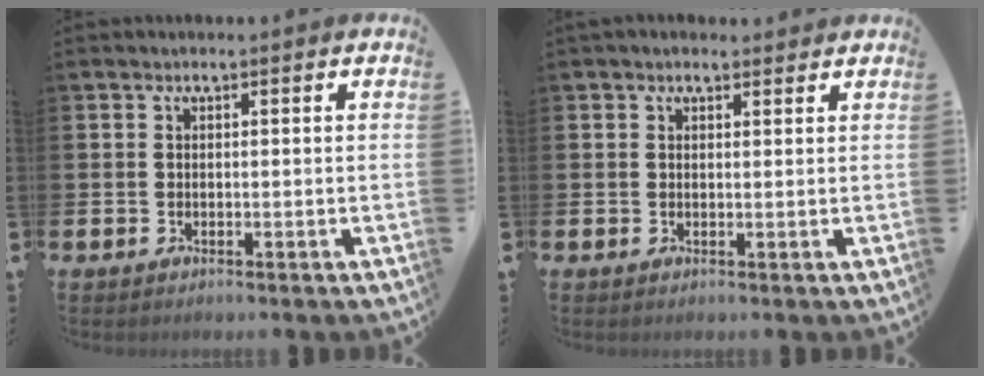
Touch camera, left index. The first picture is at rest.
{"total": 1.1, "force": [1.0, 0.5, 0.3], "torque": [0.001, 0.004, 0.016]}